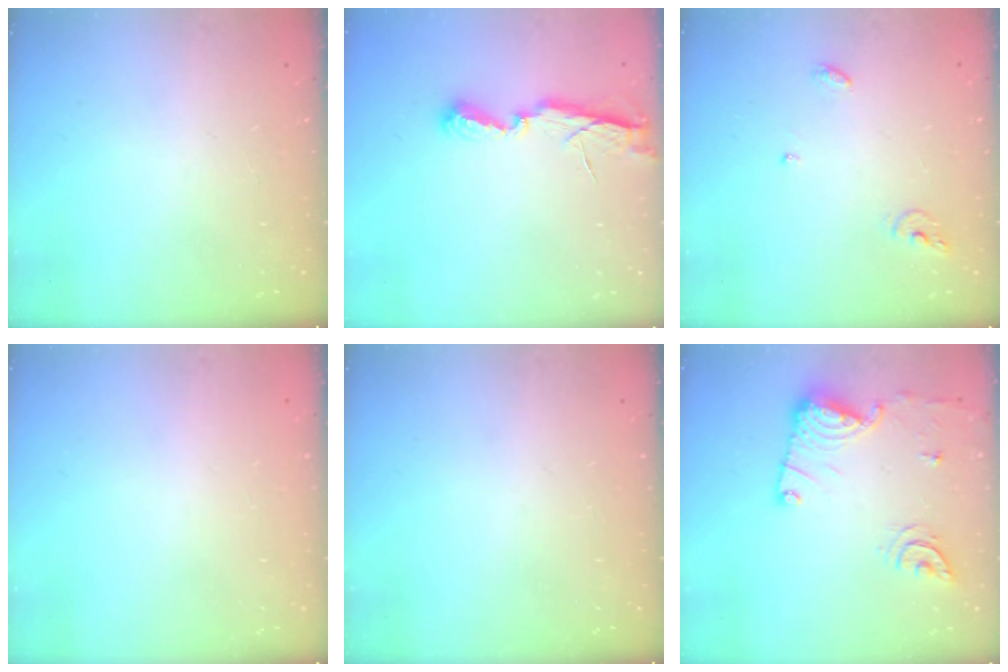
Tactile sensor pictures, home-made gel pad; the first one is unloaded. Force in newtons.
{"total": 6.9, "press": 6.9, "slide": 0.1}
{"total": 6.2, "press": 6.2, "slide": 0.2}
{"total": 0.8, "press": 0.8, "slide": 0.1}
{"total": 0.0}
{"total": 14.2, "press": 14.2, "slide": 1.4}